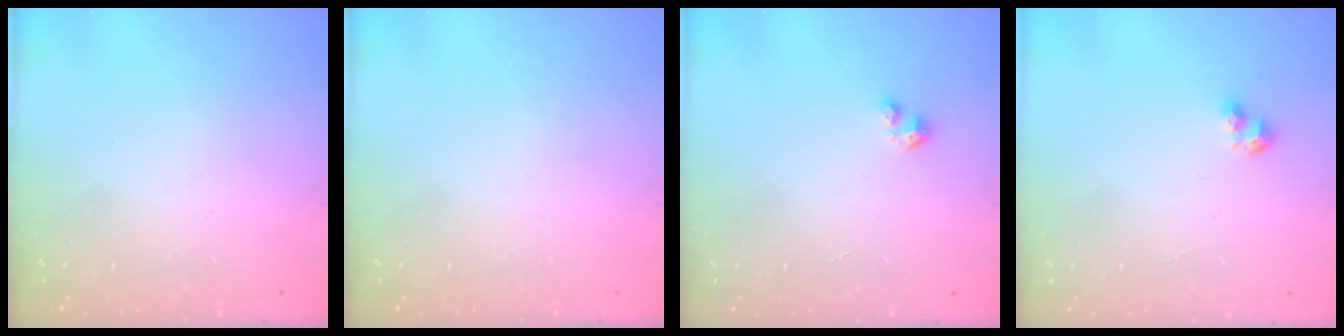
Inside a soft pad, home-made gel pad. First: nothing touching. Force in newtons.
{"total": 0.0}
{"total": 2.1, "press": 2.0, "slide": 0.5}
{"total": 3.6, "press": 3.6, "slide": 0.5}